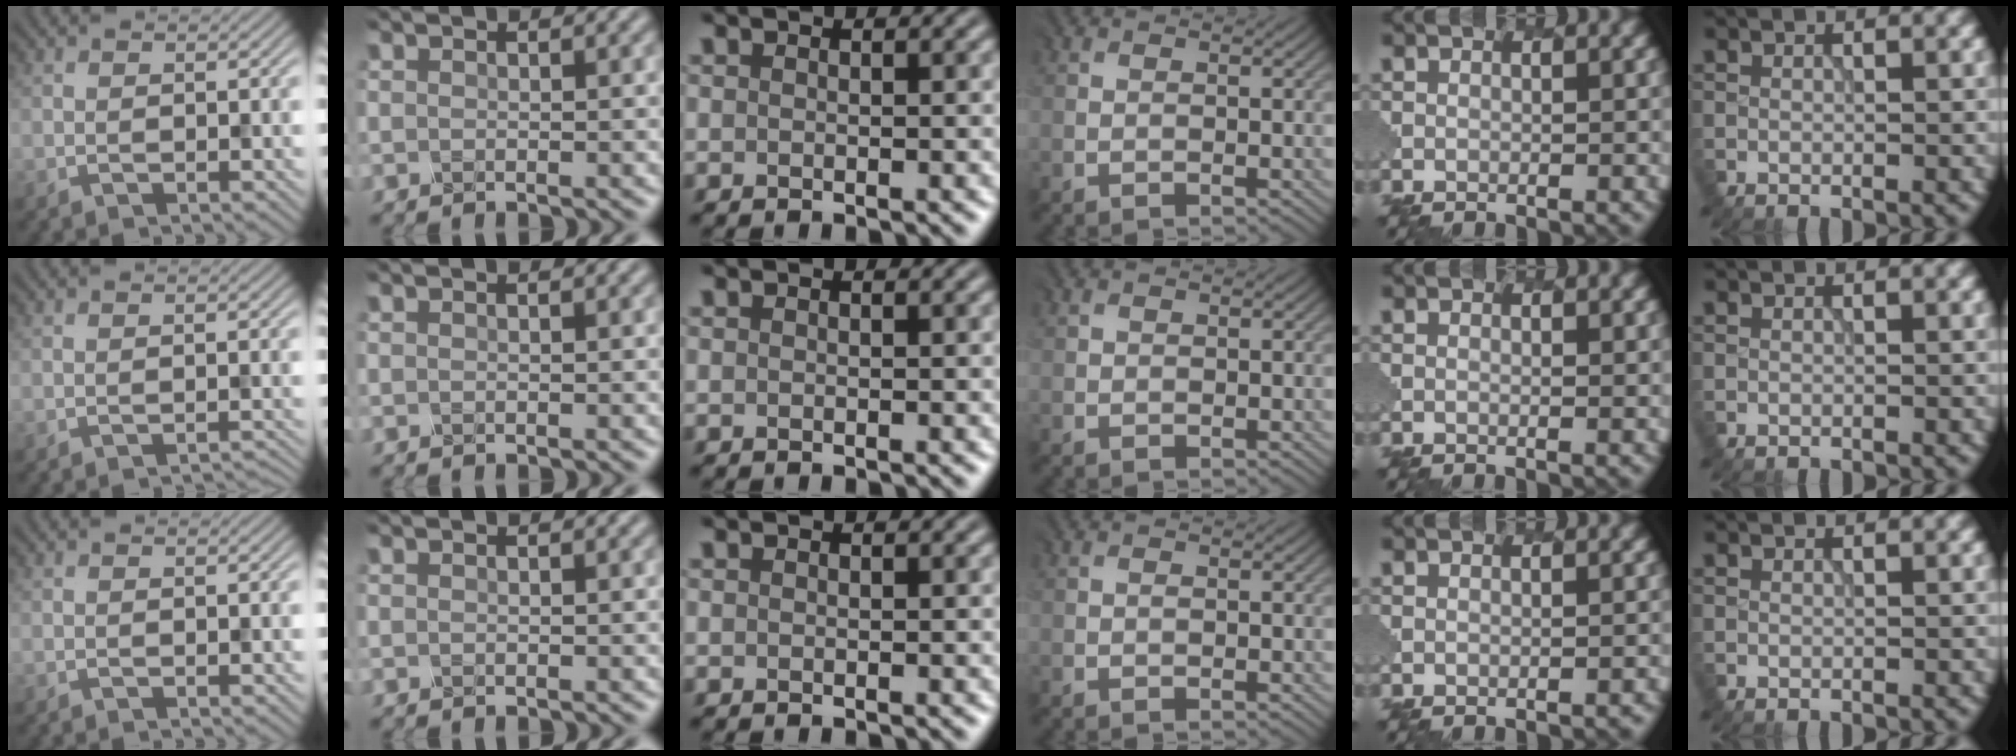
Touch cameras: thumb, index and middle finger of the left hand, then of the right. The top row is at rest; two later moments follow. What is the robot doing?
{"motion": "dispense", "object": "pipette"}